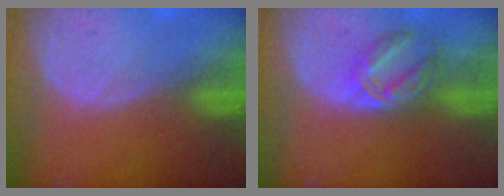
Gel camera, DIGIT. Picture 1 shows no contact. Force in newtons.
{"total": 5.8, "press": 5.5, "slide": 1.8}